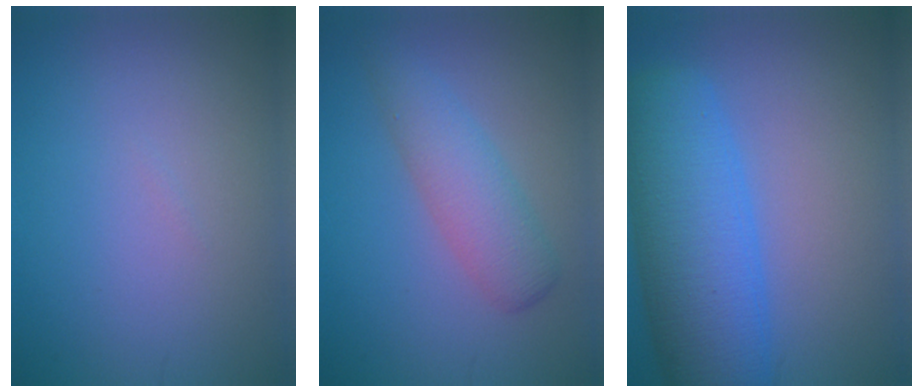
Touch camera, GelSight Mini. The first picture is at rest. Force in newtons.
{"total": 3.6, "press": 3.6, "slide": 0.1}
{"total": 9.7, "press": 9.7, "slide": 0.6}